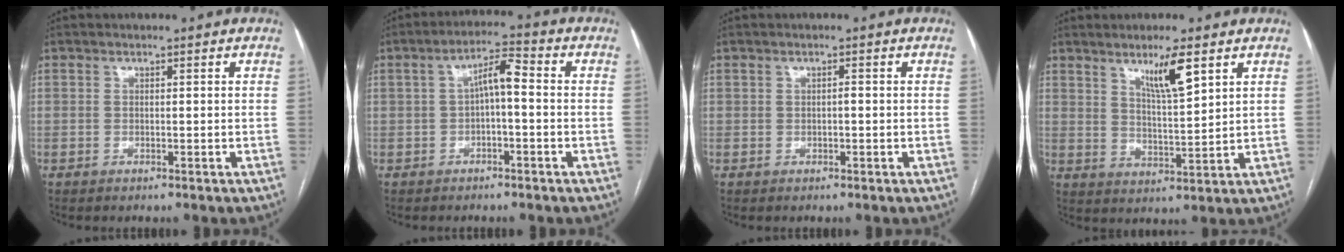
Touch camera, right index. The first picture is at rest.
{"total": 5.3, "force": [0.1, 1.5, 5.0], "torque": [-0.092, 0.026, -0.001]}
{"total": 0.7, "force": [0.0, 0.4, 0.6], "torque": [-0.011, 0.002, -0.001]}
{"total": 7.0, "force": [4.2, 0.6, 5.6], "torque": [-0.100, -0.011, 0.075]}